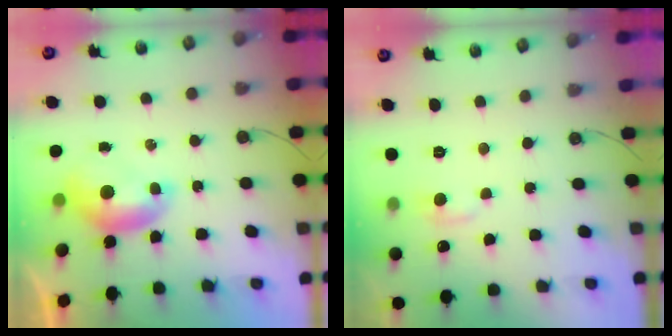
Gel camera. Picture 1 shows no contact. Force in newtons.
{"total": 0.9, "press": 0.5, "slide": 0.7}